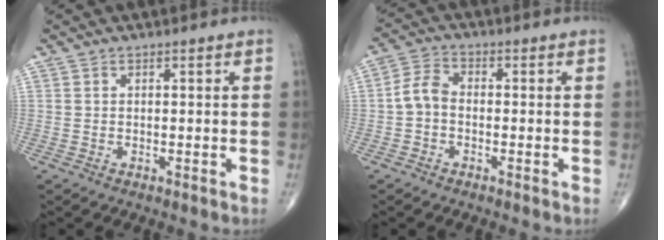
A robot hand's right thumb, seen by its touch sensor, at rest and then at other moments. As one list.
[{"total": 4.6, "force": [-0.9, 3.2, 3.2], "torque": [-0.058, 0.017, -0.030]}]